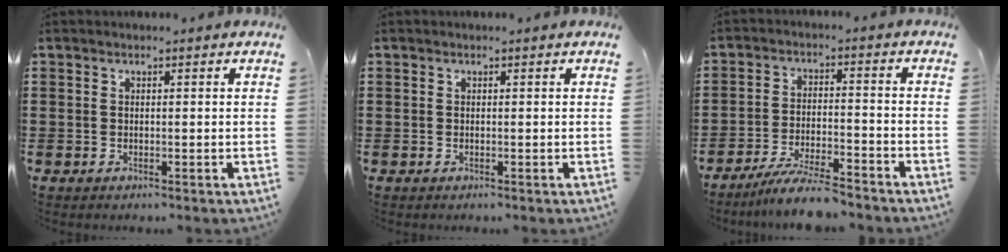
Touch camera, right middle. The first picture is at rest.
{"total": 0.0}
{"total": 6.7, "force": [-6.0, 0.2, 3.0], "torque": [-0.066, -0.011, -0.113]}